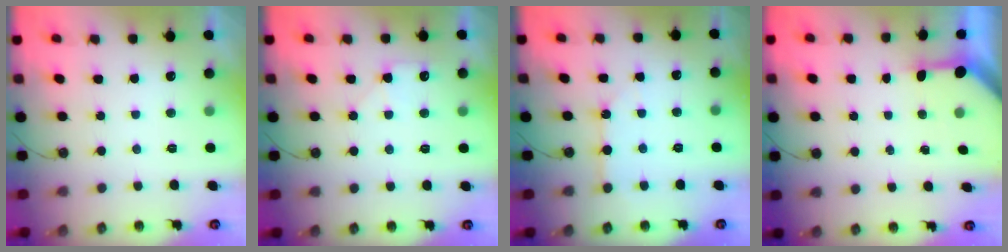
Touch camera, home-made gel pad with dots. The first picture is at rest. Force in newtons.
{"total": 5.6, "press": 5.6, "slide": 1.0}
{"total": 3.9, "press": 3.9, "slide": 0.5}
{"total": 3.4, "press": 3.4, "slide": 0.4}